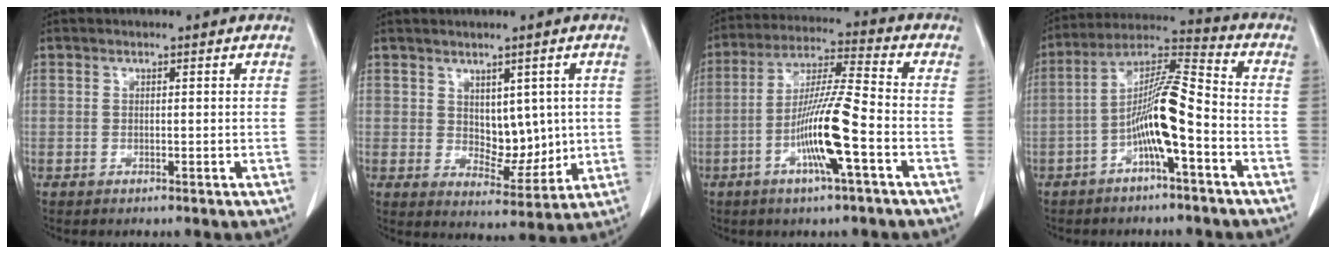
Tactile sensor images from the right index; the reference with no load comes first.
{"total": 8.7, "force": [1.2, 5.5, 6.7], "torque": [-0.101, 0.002, 0.041]}
{"total": 12.4, "force": [-4.3, 0.3, 11.6], "torque": [-0.226, 0.000, -0.082]}
{"total": 11.6, "force": [-4.0, 1.3, 10.8], "torque": [-0.208, 0.024, -0.073]}